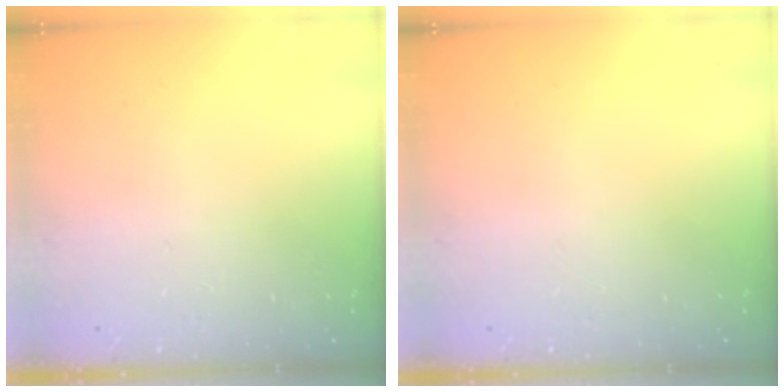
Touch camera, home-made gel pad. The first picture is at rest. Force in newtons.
{"total": 0.0}